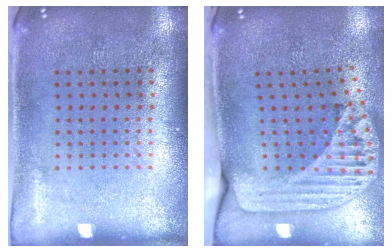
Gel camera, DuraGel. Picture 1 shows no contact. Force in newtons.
{"total": 2.4, "press": 1.7, "slide": 1.7}